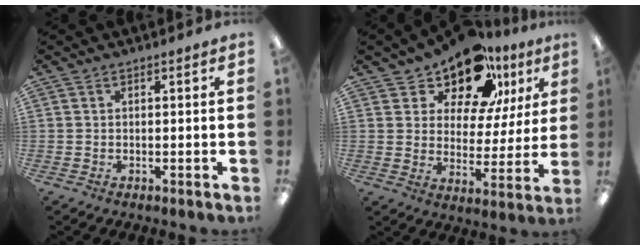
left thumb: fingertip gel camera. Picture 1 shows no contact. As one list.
[{"total": 15.0, "force": [11.7, 7.1, 6.1], "torque": [-0.112, -0.074, 0.209]}]